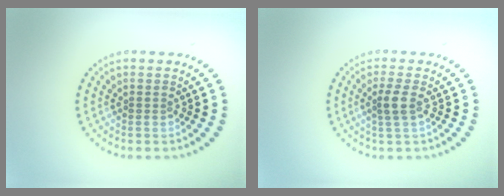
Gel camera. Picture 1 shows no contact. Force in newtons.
{"total": 1.8, "press": 1.5, "slide": 1.0}